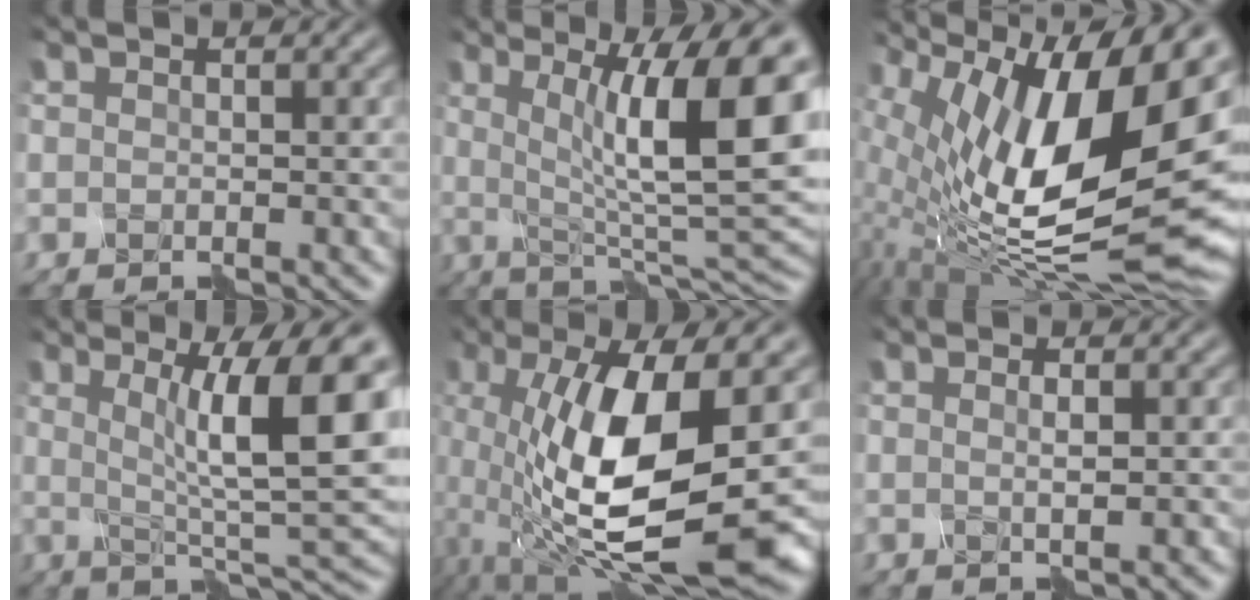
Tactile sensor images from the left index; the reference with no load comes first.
{"total": 12.7, "force": [2.4, 3.1, 12.1], "torque": [-0.163, 0.005, 0.039]}
{"total": 18.6, "force": [3.2, 7.6, 16.6], "torque": [-0.271, 0.008, 0.051]}
{"total": 11.0, "force": [2.2, 2.3, 10.5], "torque": [-0.146, 0.007, 0.036]}
{"total": 12.1, "force": [-1.7, 3.6, 11.4], "torque": [-0.220, -0.011, -0.033]}
{"total": 1.3, "force": [0.3, 0.2, 1.2], "torque": [-0.016, 0.003, 0.004]}